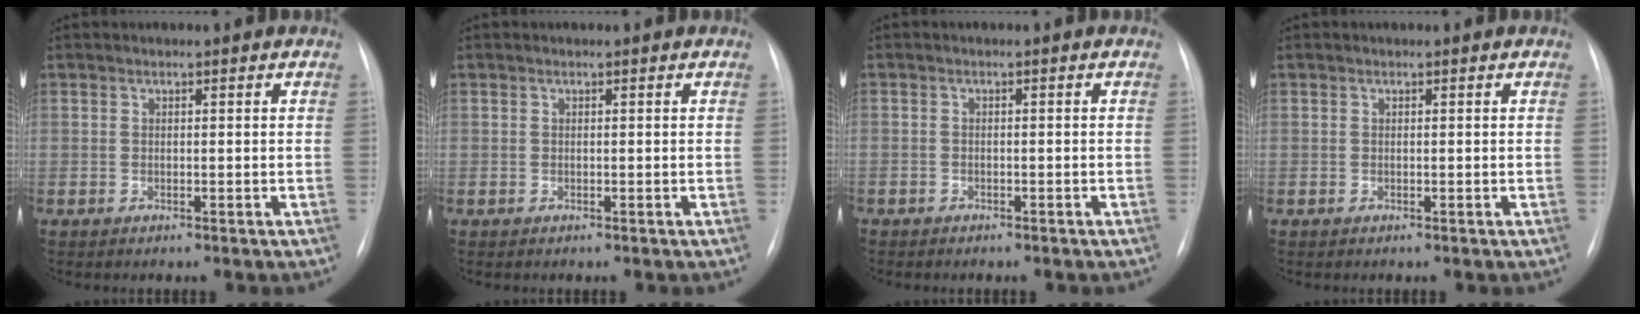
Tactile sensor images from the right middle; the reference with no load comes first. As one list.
[{"total": 0.0}, {"total": 1.6, "force": [-1.3, 0.8, 0.5], "torque": [-0.012, 0.000, -0.014]}, {"total": 0.0}]